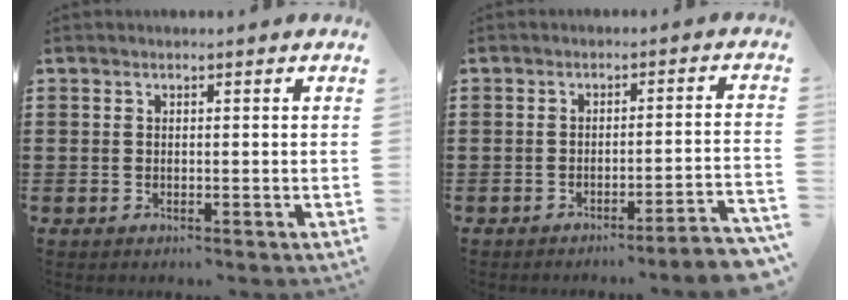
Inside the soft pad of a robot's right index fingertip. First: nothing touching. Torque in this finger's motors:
{"motor_torque": [1.52, -0.62, 0.26, 0.01]}